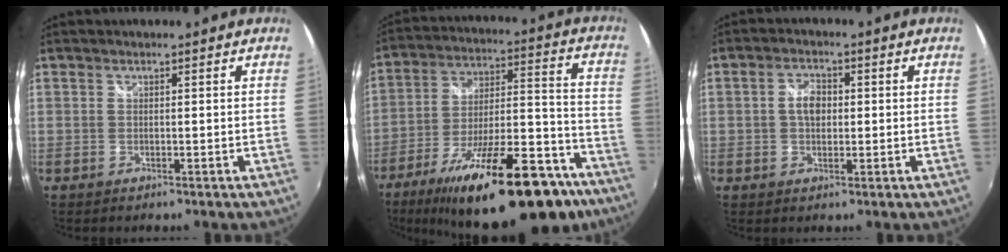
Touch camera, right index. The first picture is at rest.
{"total": 30.4, "force": [-21.1, 9.4, 19.8], "torque": [-0.307, -0.010, -0.304]}
{"total": 4.0, "force": [0.3, 2.7, 3.0], "torque": [-0.055, 0.014, 0.006]}